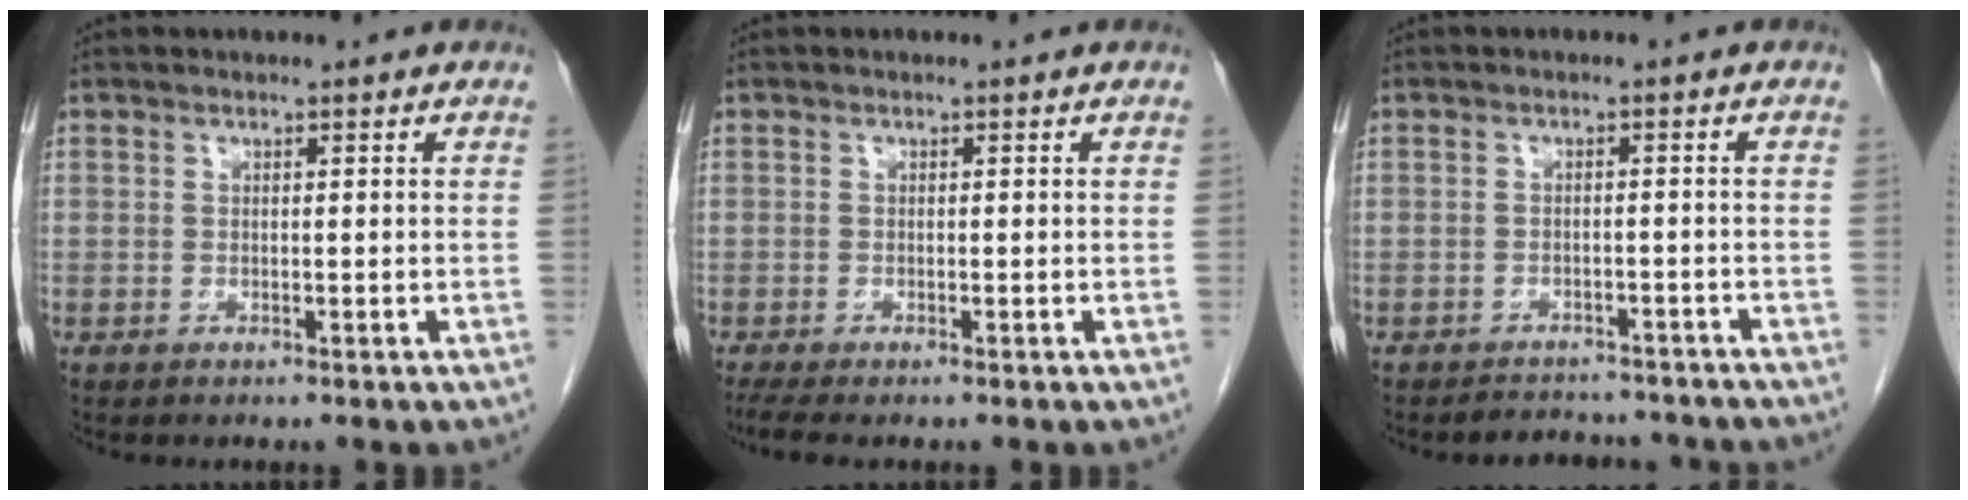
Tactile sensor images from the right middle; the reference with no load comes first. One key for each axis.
{"total": 3.2, "fx": -2.6, "fy": 0.5, "fz": 1.9, "tx": -0.035, "ty": -0.010, "tz": -0.042}
{"total": 7.5, "fx": -7.1, "fy": 2.1, "fz": 1.3, "tx": -0.013, "ty": 0.006, "tz": -0.080}